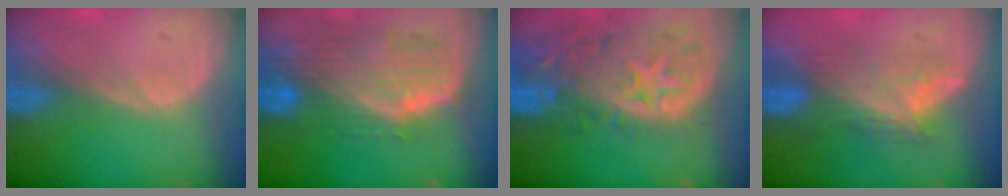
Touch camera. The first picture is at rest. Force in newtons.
{"total": 10.0, "press": 8.9, "slide": 4.6}
{"total": 12.4, "press": 10.5, "slide": 6.7}
{"total": 7.3, "press": 7.1, "slide": 1.7}